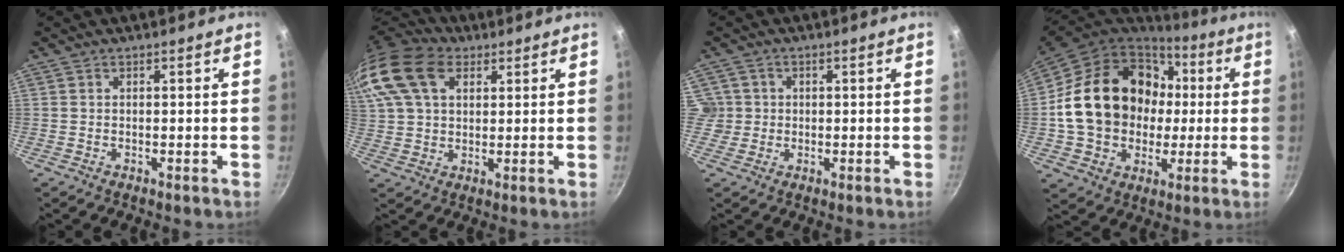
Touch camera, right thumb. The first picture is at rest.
{"total": 21.9, "force": [9.1, 14.7, 13.5], "torque": [-0.309, 0.039, 0.165]}
{"total": 3.9, "force": [0.3, 3.8, 0.6], "torque": [0.012, 0.008, 0.004]}
{"total": 24.4, "force": [1.8, 19.5, 14.5], "torque": [-0.233, 0.040, 0.045]}